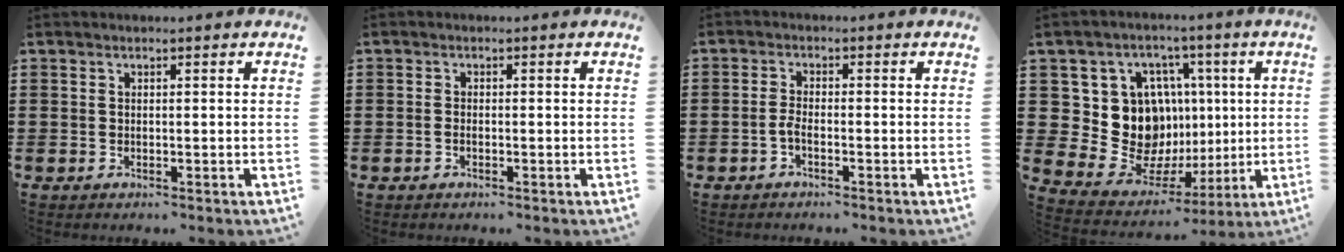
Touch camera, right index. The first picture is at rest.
{"total": 0.7, "force": [-0.4, 0.1, 0.6], "torque": [-0.015, -0.008, -0.006]}
{"total": 2.0, "force": [-1.0, 0.3, 1.7], "torque": [-0.040, -0.005, -0.021]}
{"total": 14.1, "force": [2.5, 12.4, 6.4], "torque": [-0.146, -0.013, 0.060]}